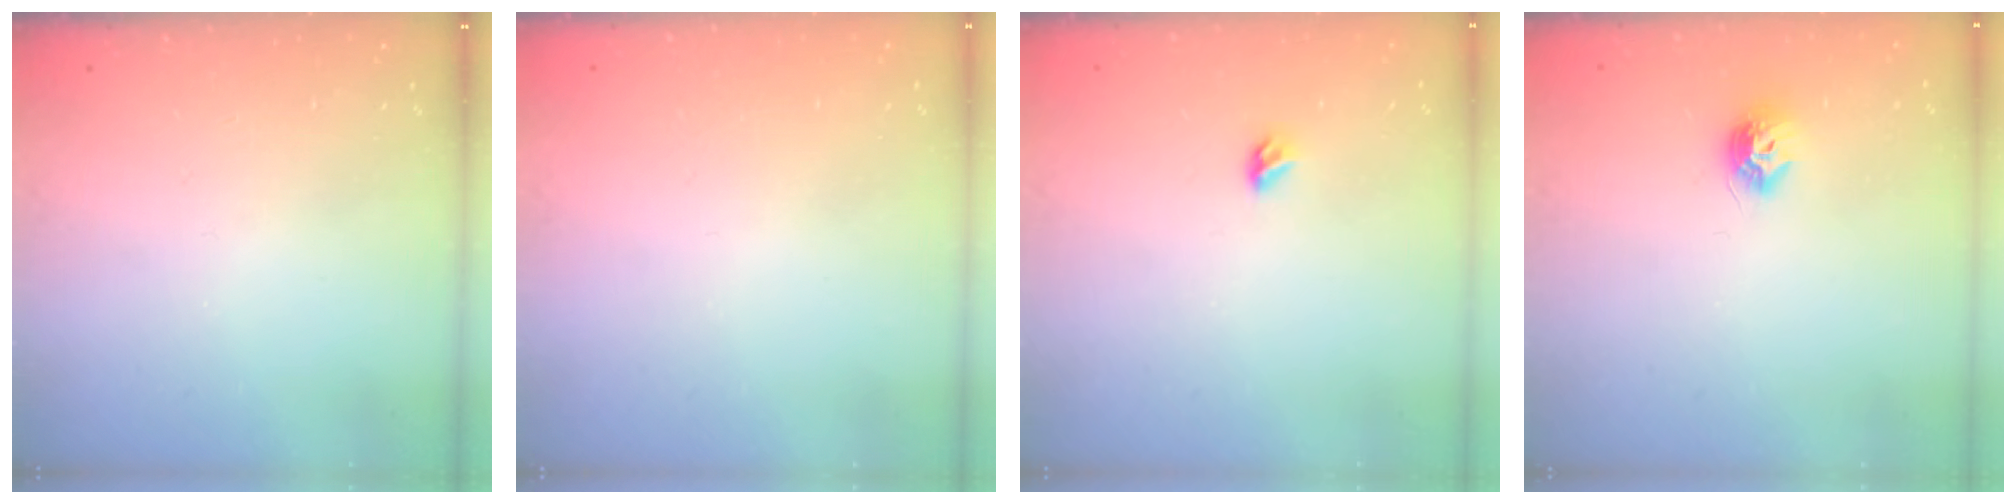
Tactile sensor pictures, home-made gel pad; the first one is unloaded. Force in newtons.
{"total": 0.7, "press": 0.7, "slide": 0.3}
{"total": 3.2, "press": 3.1, "slide": 0.8}
{"total": 7.6, "press": 7.6, "slide": 0.2}